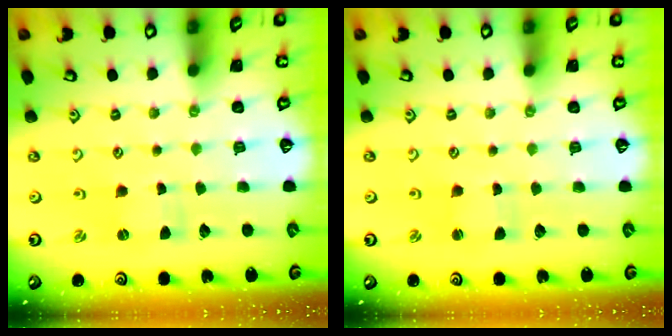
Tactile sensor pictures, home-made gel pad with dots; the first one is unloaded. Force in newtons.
{"total": 0.9, "press": 0.9, "slide": 0.1}